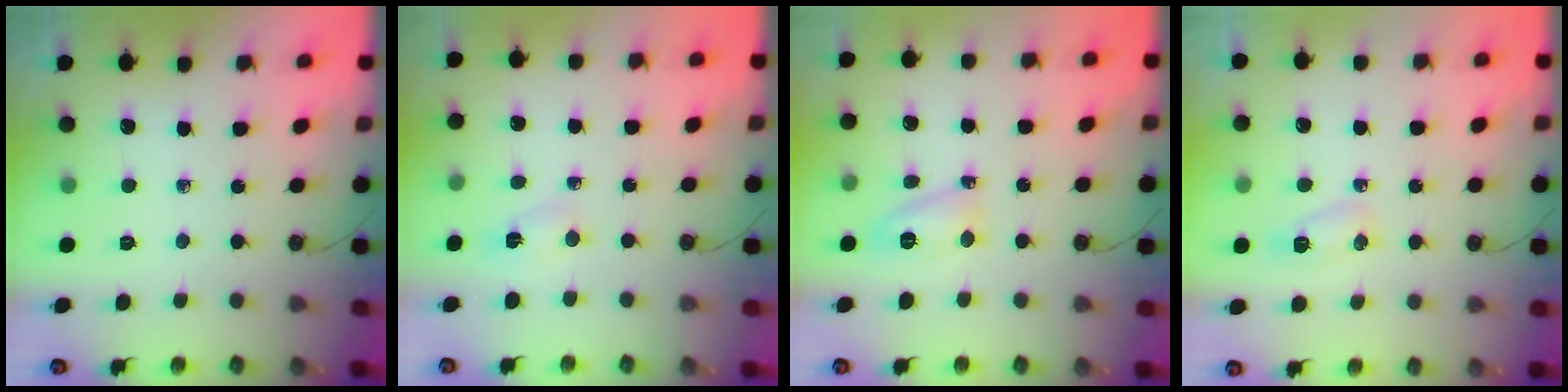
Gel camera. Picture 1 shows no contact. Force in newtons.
{"total": 2.1, "press": 2.0, "slide": 0.4}
{"total": 7.8, "press": 7.7, "slide": 0.6}
{"total": 6.4, "press": 5.1, "slide": 3.9}